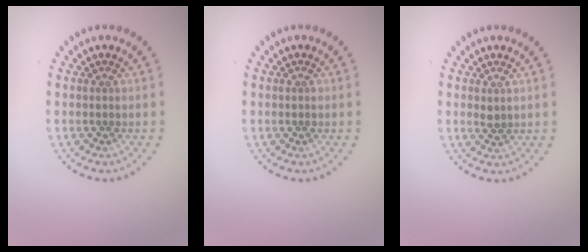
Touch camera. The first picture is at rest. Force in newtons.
{"total": 0.7, "press": 0.7, "slide": 0.1}
{"total": 0.9, "press": 0.9, "slide": 0.2}